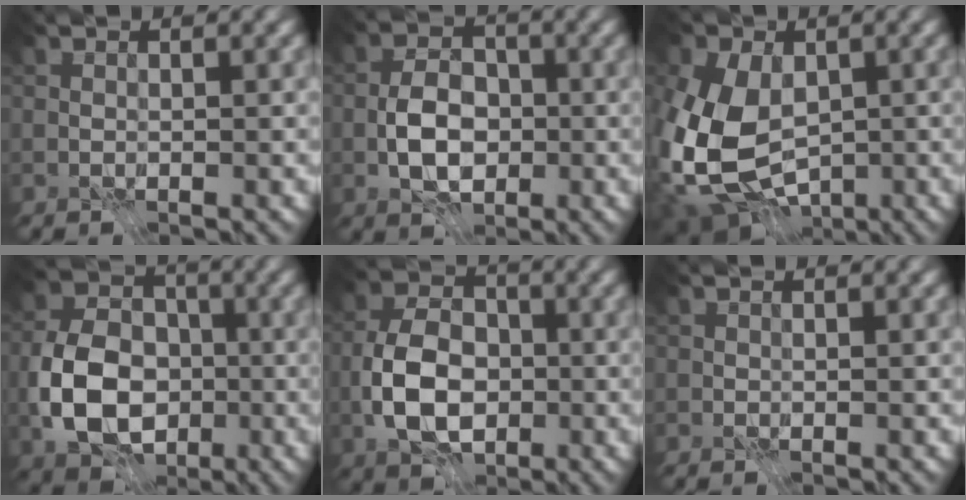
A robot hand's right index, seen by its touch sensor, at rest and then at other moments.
{"total": 5.0, "force": [-1.7, 3.0, 3.5], "torque": [-0.057, 0.003, -0.038]}
{"total": 13.2, "force": [-1.1, 9.6, 9.0], "torque": [-0.175, -0.016, -0.018]}
{"total": 8.9, "force": [-2.7, 6.4, 5.6], "torque": [-0.113, -0.005, -0.059]}
{"total": 7.3, "force": [-2.1, 4.8, 5.1], "torque": [-0.097, 0.005, -0.049]}
{"total": 0.0}